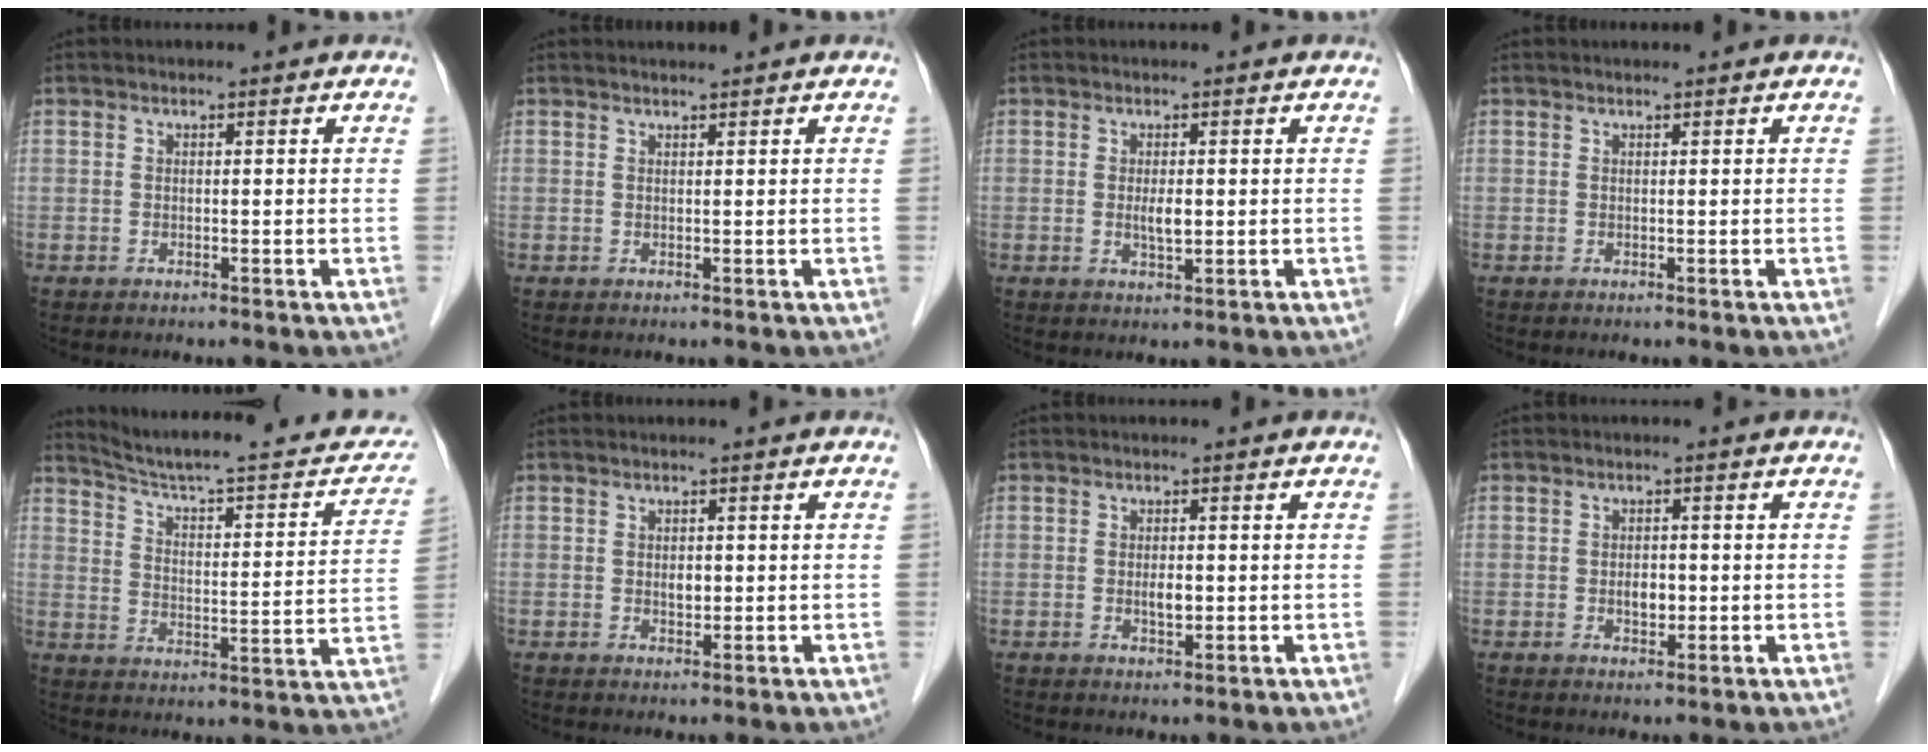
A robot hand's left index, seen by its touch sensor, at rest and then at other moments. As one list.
[{"total": 0.9, "force": [0.8, -0.2, 0.2], "torque": [-0.006, 0.004, 0.019]}, {"total": 1.9, "force": [0.0, 0.5, 1.8], "torque": [-0.036, -0.005, 0.004]}, {"total": 0.5, "force": [0.5, -0.1, 0.2], "torque": [-0.005, 0.006, 0.012]}, {"total": 22.6, "force": [20.0, 3.8, 9.8], "torque": [-0.132, -0.019, 0.263]}, {"total": 1.2, "force": [0.1, 0.8, 0.9], "torque": [-0.015, -0.003, 0.005]}, {"total": 1.6, "force": [-0.2, 0.7, 1.5], "torque": [-0.029, -0.004, 0.000]}, {"total": 2.0, "force": [-0.4, 1.2, 1.6], "torque": [-0.027, -0.001, -0.002]}]